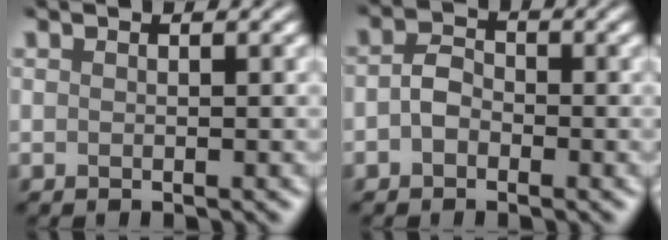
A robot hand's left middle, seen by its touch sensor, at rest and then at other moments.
{"total": 1.3, "force": [-0.8, 0.9, 0.4], "torque": [-0.016, 0.005, -0.017]}